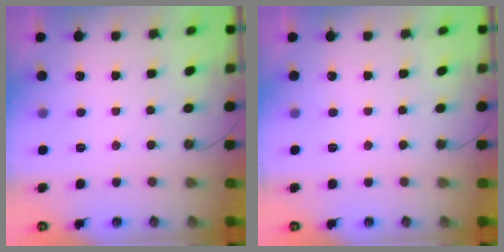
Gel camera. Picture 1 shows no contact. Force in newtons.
{"total": 0.0}